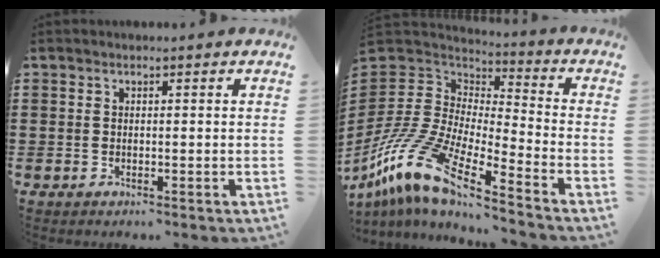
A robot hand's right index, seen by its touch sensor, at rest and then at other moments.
{"total": 14.3, "force": [-10.6, 3.5, 8.8], "torque": [-0.220, 0.000, -0.214]}